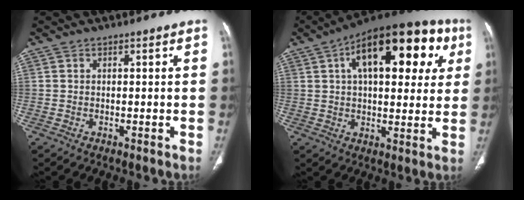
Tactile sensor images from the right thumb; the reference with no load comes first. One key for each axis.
{"total": 23.6, "fx": 8.2, "fy": 11.4, "fz": 19.0, "tx": -0.239, "ty": 0.022, "tz": 0.115}